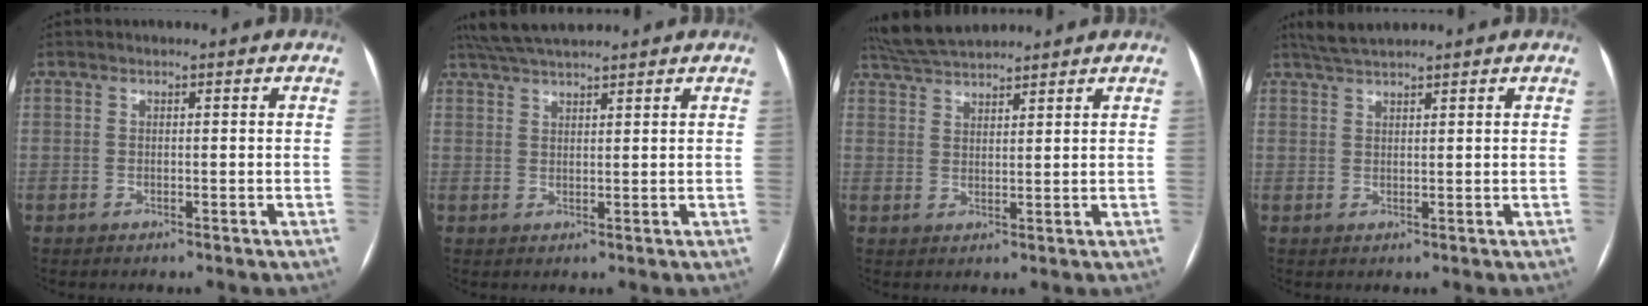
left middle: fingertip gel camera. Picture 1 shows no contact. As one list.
[{"total": 6.7, "force": [6.0, 0.5, 3.0], "torque": [-0.056, 0.036, 0.108]}, {"total": 6.9, "force": [6.4, 0.8, 2.2], "torque": [-0.048, 0.032, 0.121]}, {"total": 3.4, "force": [3.1, -0.1, 1.4], "torque": [-0.031, 0.017, 0.062]}]